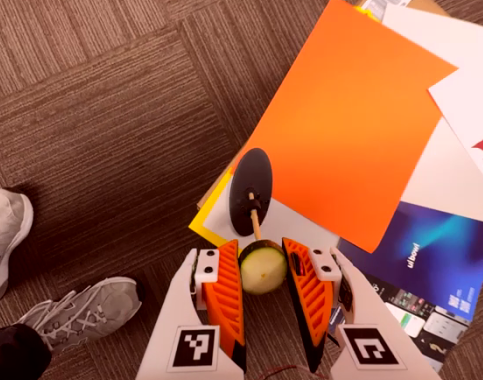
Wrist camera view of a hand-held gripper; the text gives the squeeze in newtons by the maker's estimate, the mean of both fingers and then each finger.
{"total": 10.5, "left": 11.4, "right": 9.7}